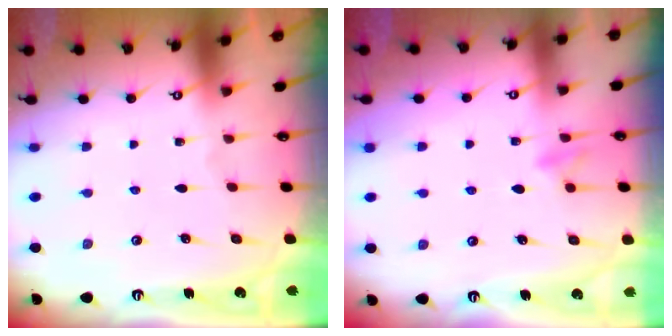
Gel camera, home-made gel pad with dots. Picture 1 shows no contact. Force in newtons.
{"total": 8.8, "press": 8.6, "slide": 1.8}